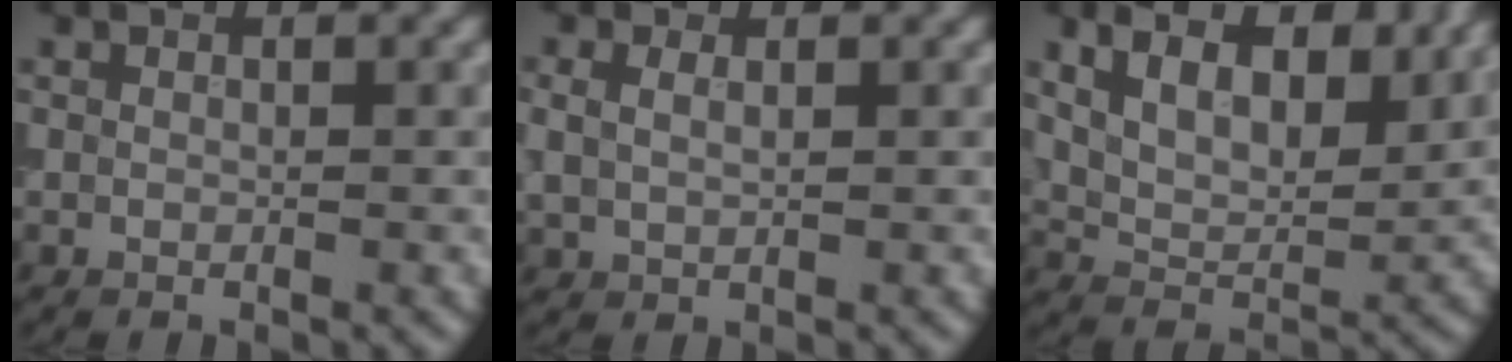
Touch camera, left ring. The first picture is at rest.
{"total": 2.1, "force": [0.8, 1.4, 1.4], "torque": [-0.028, 0.005, 0.014]}
{"total": 7.3, "force": [4.2, 3.4, 5.0], "torque": [-0.091, 0.004, 0.070]}